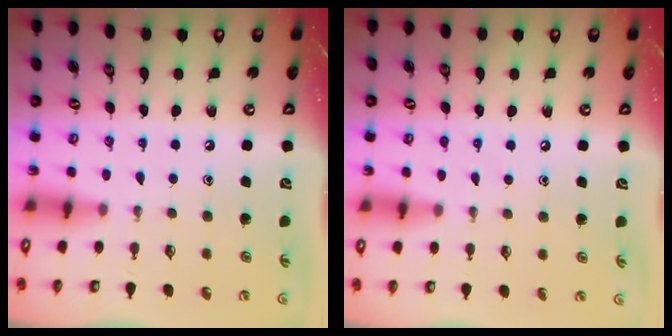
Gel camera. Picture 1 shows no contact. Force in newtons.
{"total": 3.4, "press": 3.4, "slide": 0.5}